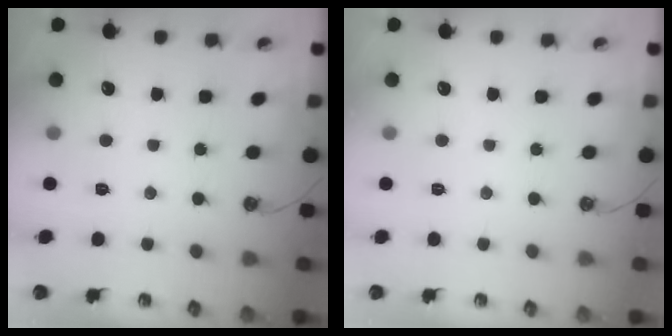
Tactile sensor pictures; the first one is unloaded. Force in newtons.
{"total": 0.0}